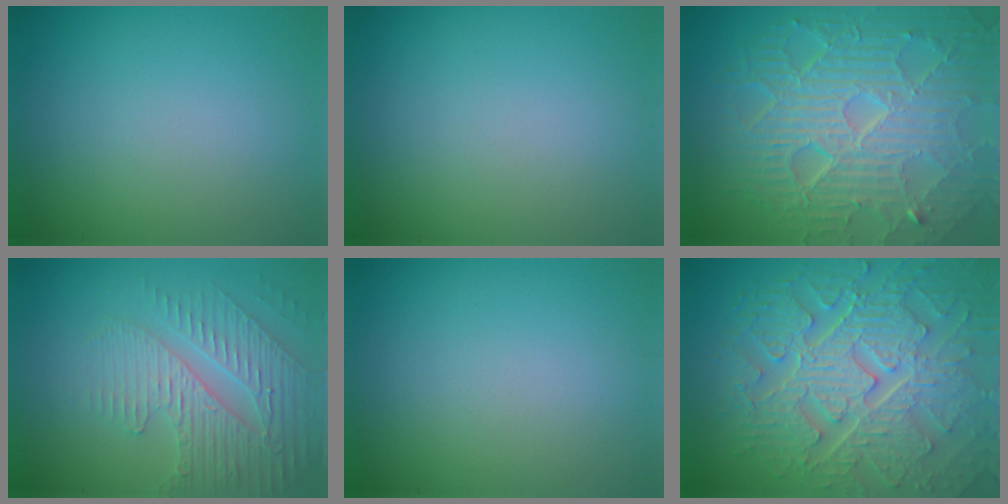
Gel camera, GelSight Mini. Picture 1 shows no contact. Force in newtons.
{"total": 0.0}
{"total": 10.6, "press": 6.8, "slide": 8.1}
{"total": 4.1, "press": 3.9, "slide": 1.3}
{"total": 0.0}
{"total": 9.4, "press": 6.9, "slide": 6.4}